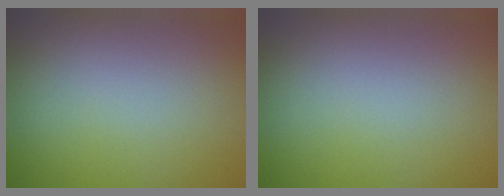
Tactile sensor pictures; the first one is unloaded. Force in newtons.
{"total": 0.0}